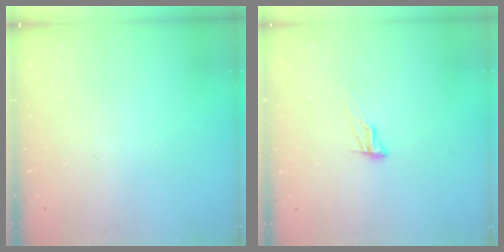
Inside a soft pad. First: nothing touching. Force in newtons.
{"total": 5.1, "press": 5.1, "slide": 0.5}